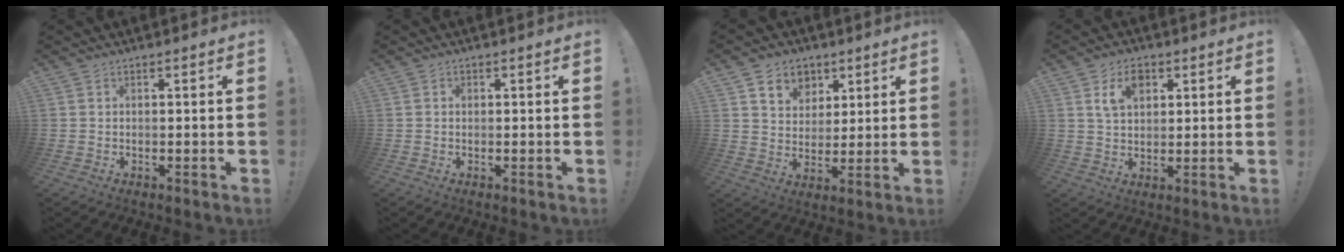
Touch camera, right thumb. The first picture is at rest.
{"total": 0.6, "force": [0.0, 0.6, 0.2], "torque": [0.001, 0.002, -0.002]}
{"total": 8.8, "force": [4.7, 7.1, 2.1], "torque": [-0.026, -0.033, 0.093]}
{"total": 7.5, "force": [3.5, 5.0, 4.4], "torque": [-0.065, 0.001, 0.063]}